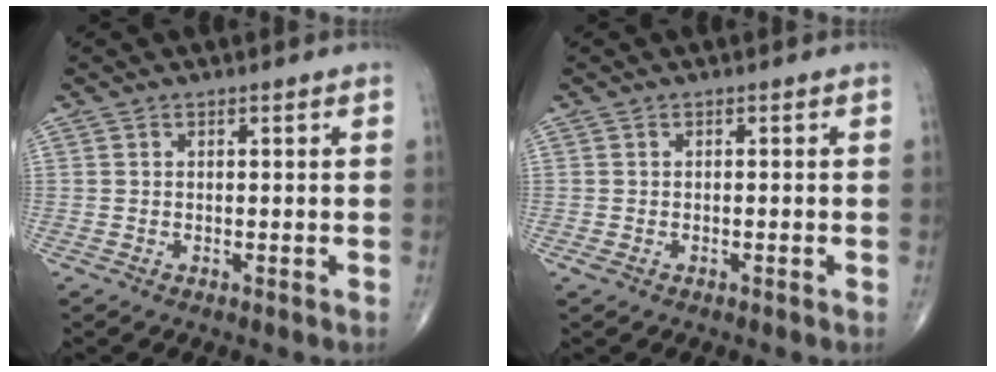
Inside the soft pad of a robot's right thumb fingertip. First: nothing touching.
{"total": 1.0, "force": [-0.5, 0.3, 0.8], "torque": [-0.019, 0.004, -0.007]}